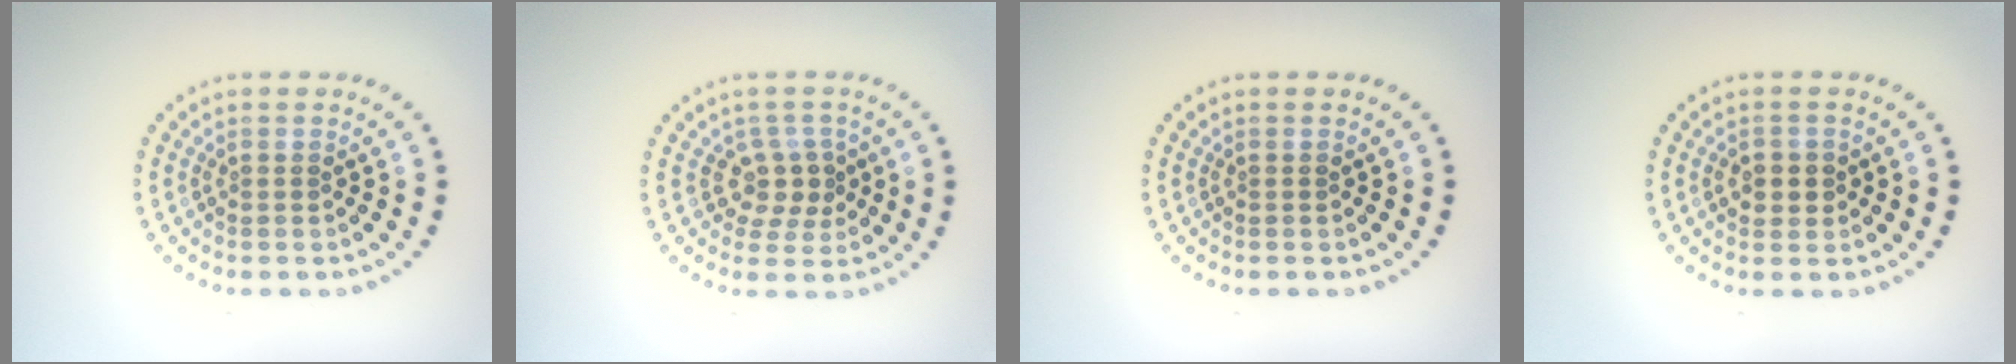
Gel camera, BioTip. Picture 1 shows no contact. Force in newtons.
{"total": 2.5, "press": 2.0, "slide": 1.4}
{"total": 0.0}
{"total": 2.0, "press": 1.9, "slide": 0.5}